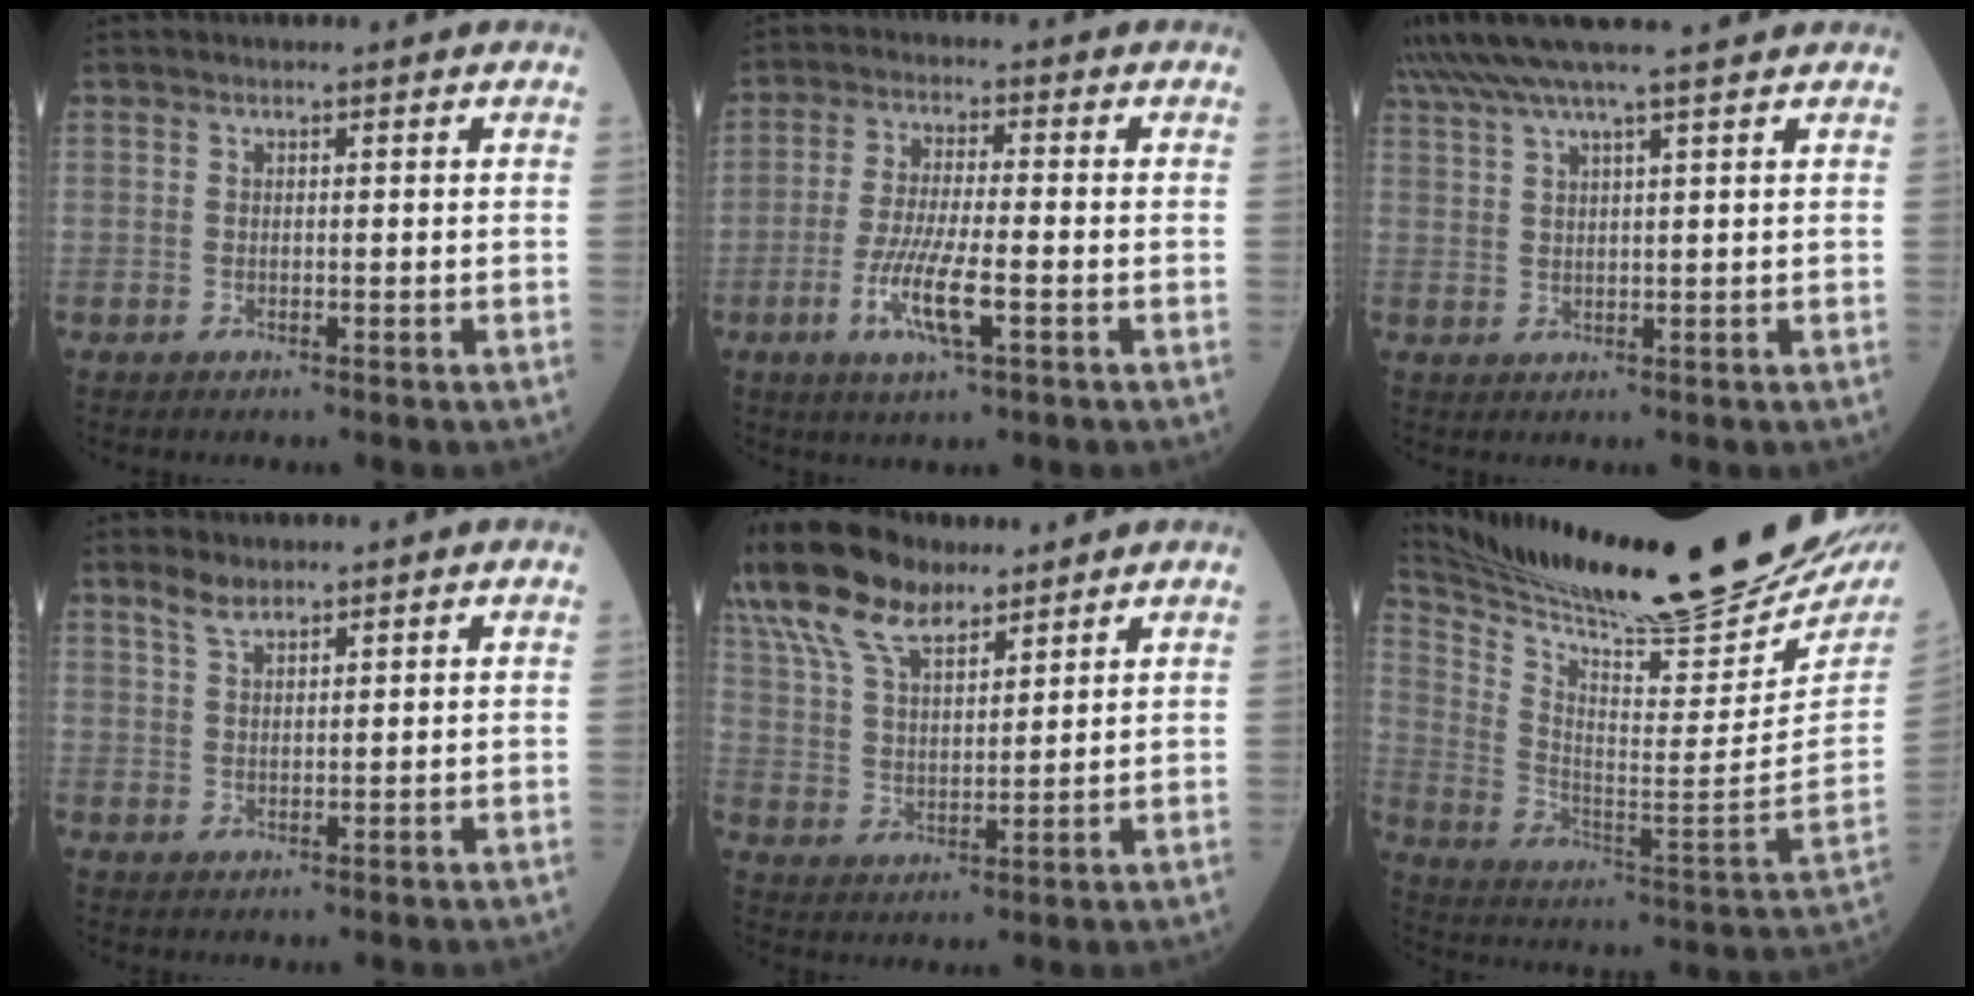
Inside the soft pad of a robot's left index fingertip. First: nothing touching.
{"total": 8.2, "force": [-3.1, 1.1, 7.5], "torque": [-0.153, -0.014, -0.059]}
{"total": 11.2, "force": [9.2, -0.7, 6.3], "torque": [-0.112, 0.035, 0.138]}
{"total": 2.3, "force": [1.9, 0.6, 1.0], "torque": [-0.028, 0.008, 0.042]}
{"total": 15.5, "force": [11.4, 6.1, 8.5], "torque": [-0.200, 0.043, 0.216]}
{"total": 27.1, "force": [23.8, 0.0, 12.9], "torque": [-0.225, -0.096, 0.355]}